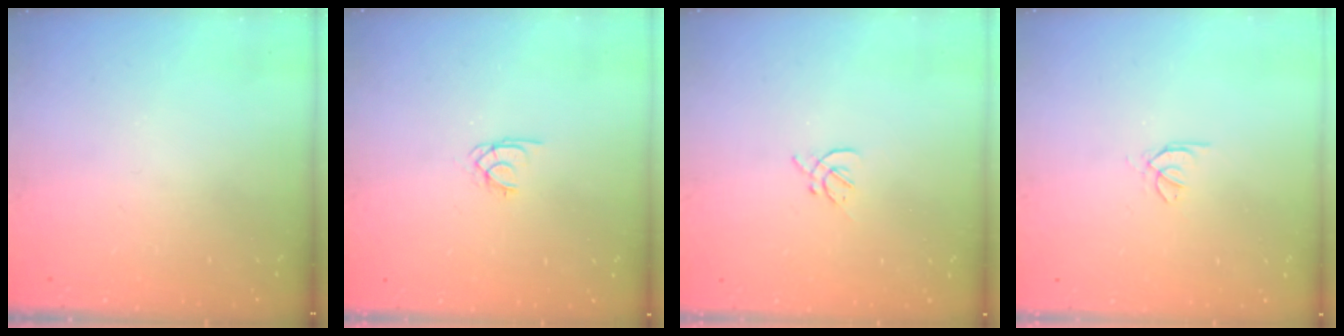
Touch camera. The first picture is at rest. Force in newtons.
{"total": 1.8, "press": 1.8, "slide": 0.3}
{"total": 1.6, "press": 1.5, "slide": 0.5}
{"total": 0.5, "press": 0.4, "slide": 0.3}